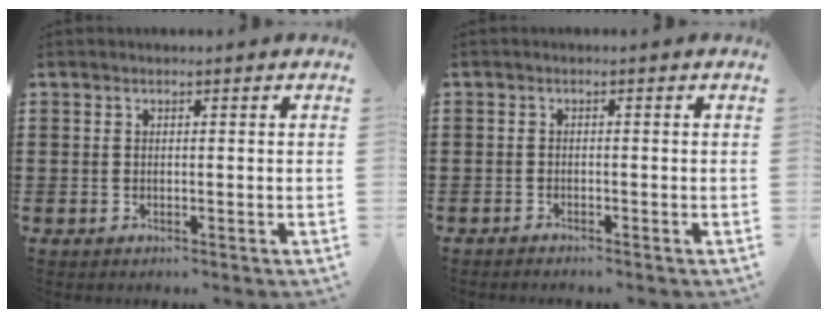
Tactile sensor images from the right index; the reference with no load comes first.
{"total": 0.9, "force": [-0.9, 0.0, 0.0], "torque": [-0.003, 0.000, -0.018]}